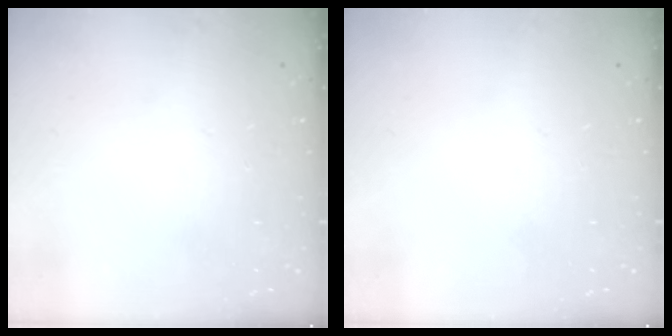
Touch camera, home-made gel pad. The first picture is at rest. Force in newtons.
{"total": 0.0}